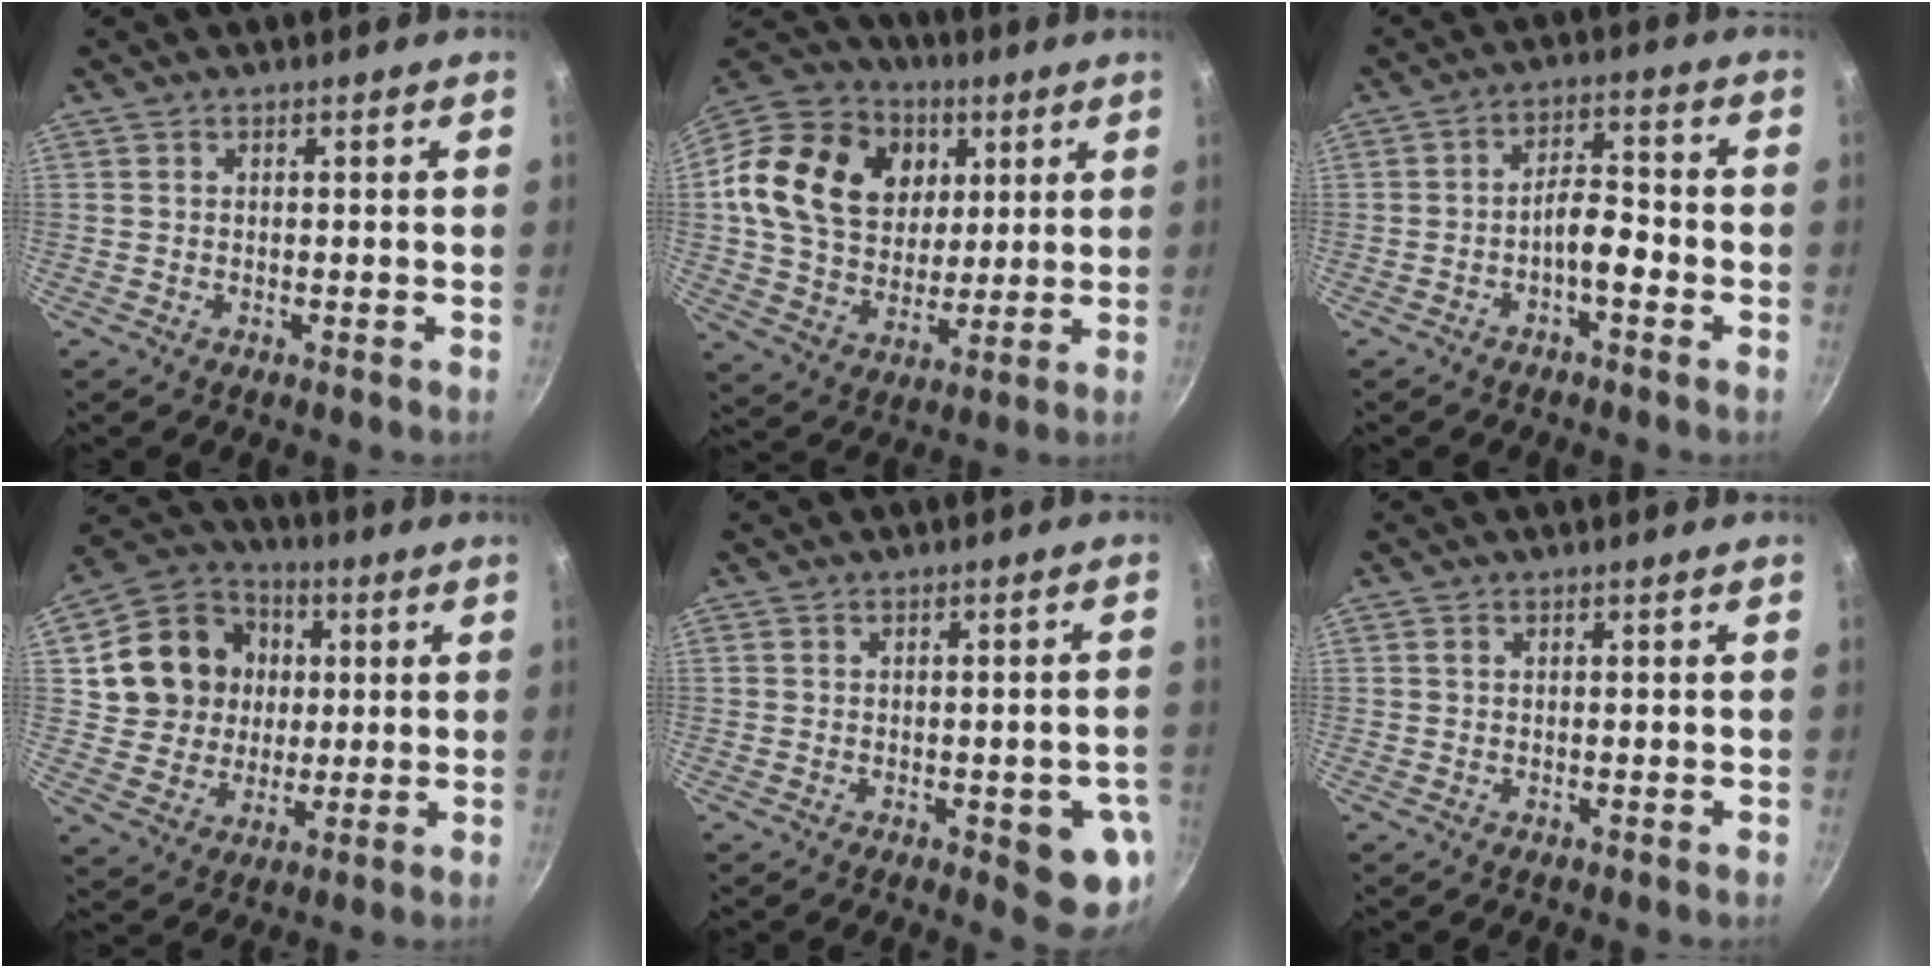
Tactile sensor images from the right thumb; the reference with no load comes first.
{"total": 22.9, "force": [6.1, 17.6, 13.3], "torque": [-0.220, 0.003, 0.106]}
{"total": 5.3, "force": [-2.5, 1.9, 4.2], "torque": [-0.062, 0.033, -0.043]}
{"total": 15.4, "force": [3.0, 13.8, 6.3], "torque": [-0.092, 0.015, 0.051]}
{"total": 8.9, "force": [-2.5, 3.2, 7.9], "torque": [-0.067, 0.003, -0.028]}
{"total": 0.5, "force": [0.2, 0.3, 0.3], "torque": [-0.007, 0.002, 0.004]}